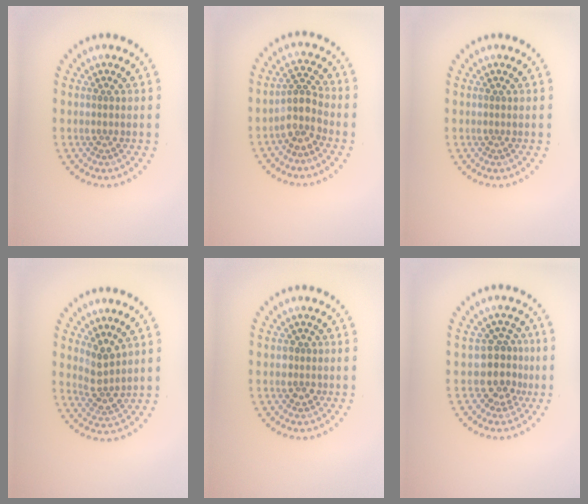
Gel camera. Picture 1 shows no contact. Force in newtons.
{"total": 2.7, "press": 2.1, "slide": 1.7}
{"total": 0.0}
{"total": 2.7, "press": 2.1, "slide": 1.7}
{"total": 1.2, "press": 1.1, "slide": 0.5}
{"total": 3.2, "press": 2.5, "slide": 1.9}